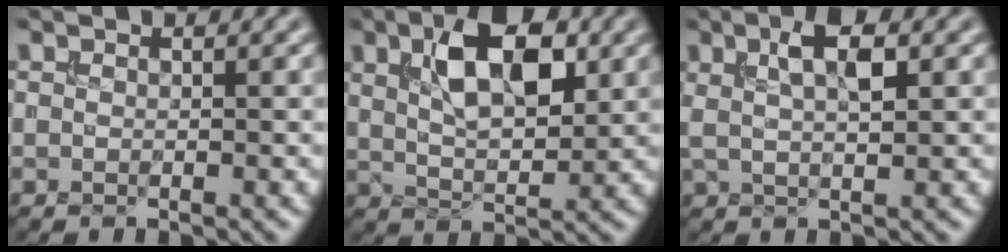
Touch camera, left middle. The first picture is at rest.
{"total": 7.0, "force": [2.3, 3.2, 5.7], "torque": [-0.096, 0.007, 0.042]}
{"total": 3.8, "force": [1.1, 1.2, 3.4], "torque": [-0.063, 0.007, 0.022]}